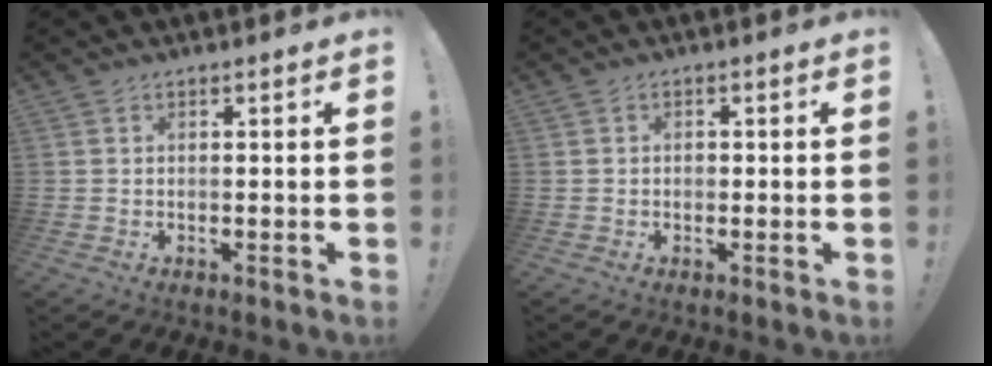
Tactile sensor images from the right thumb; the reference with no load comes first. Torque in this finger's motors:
{"motor_torque": [-0.02, 0.12, -0.07, -0.07, 0.00]}